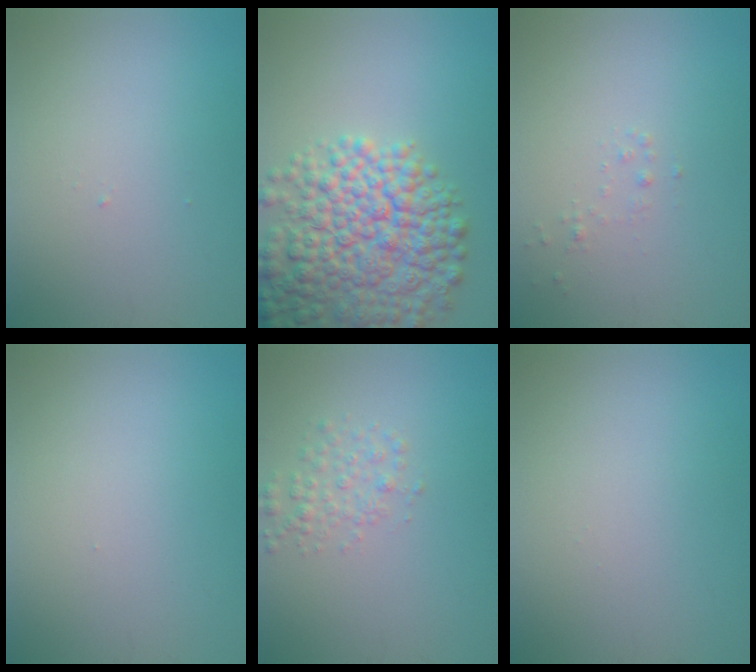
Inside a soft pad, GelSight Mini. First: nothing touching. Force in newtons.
{"total": 10.0, "press": 10.0, "slide": 0.6}
{"total": 0.6, "press": 0.6, "slide": 0.0}
{"total": 0.0}
{"total": 2.0, "press": 2.0, "slide": 0.1}
{"total": 0.0}